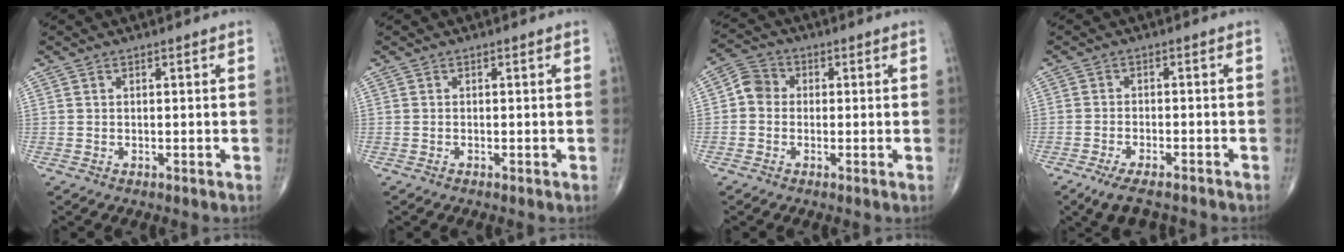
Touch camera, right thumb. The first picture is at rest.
{"total": 0.0}
{"total": 4.5, "force": [-0.3, 4.0, 2.0], "torque": [-0.021, 0.013, -0.018]}
{"total": 6.2, "force": [-4.7, 2.2, 3.4], "torque": [-0.060, 0.012, -0.079]}